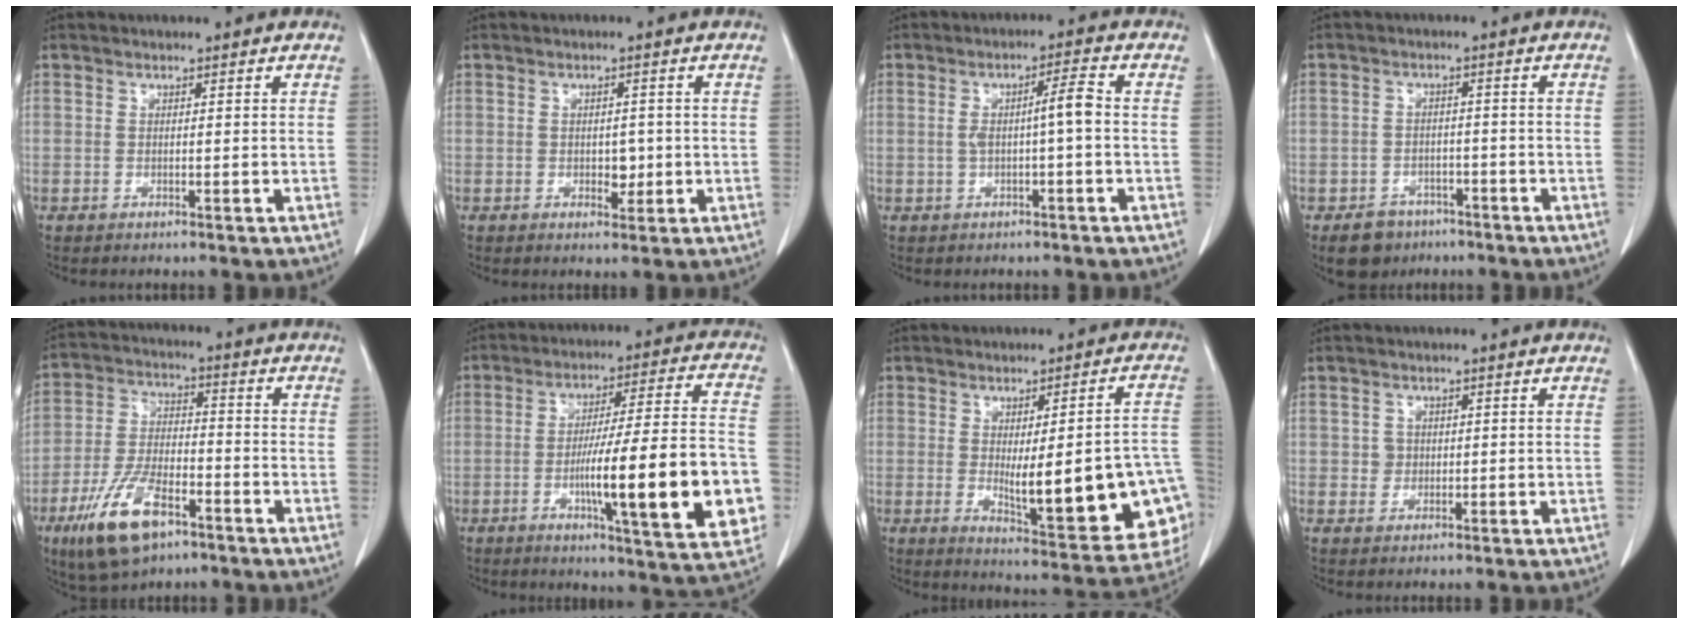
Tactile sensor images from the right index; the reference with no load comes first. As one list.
[{"total": 2.6, "force": [-0.4, 1.6, 2.1], "torque": [-0.028, 0.000, -0.001]}, {"total": 4.6, "force": [-0.3, 0.2, 4.5], "torque": [-0.081, 0.014, -0.002]}, {"total": 5.3, "force": [-3.6, 3.8, 1.1], "torque": [-0.017, 0.007, -0.052]}, {"total": 12.5, "force": [-7.2, 5.3, 8.8], "torque": [-0.182, -0.005, -0.128]}, {"total": 20.8, "force": [-5.1, 2.0, 20.1], "torque": [-0.256, 0.007, -0.067]}, {"total": 20.2, "force": [-4.0, 4.6, 19.2], "torque": [-0.166, 0.009, -0.028]}, {"total": 1.6, "force": [0.1, 1.6, 0.2], "torque": [-0.002, 0.003, 0.001]}]